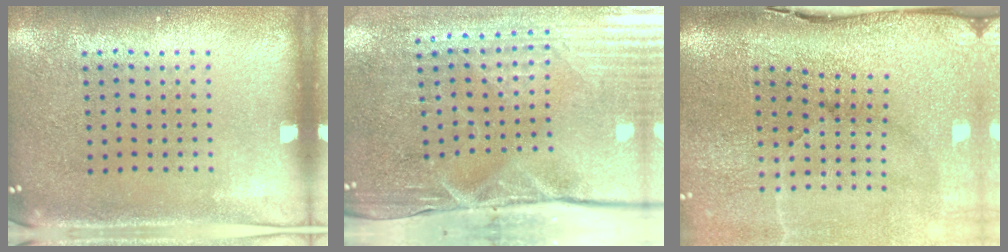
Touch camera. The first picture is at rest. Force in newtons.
{"total": 4.8, "press": 4.1, "slide": 2.5}
{"total": 5.0, "press": 3.9, "slide": 3.2}